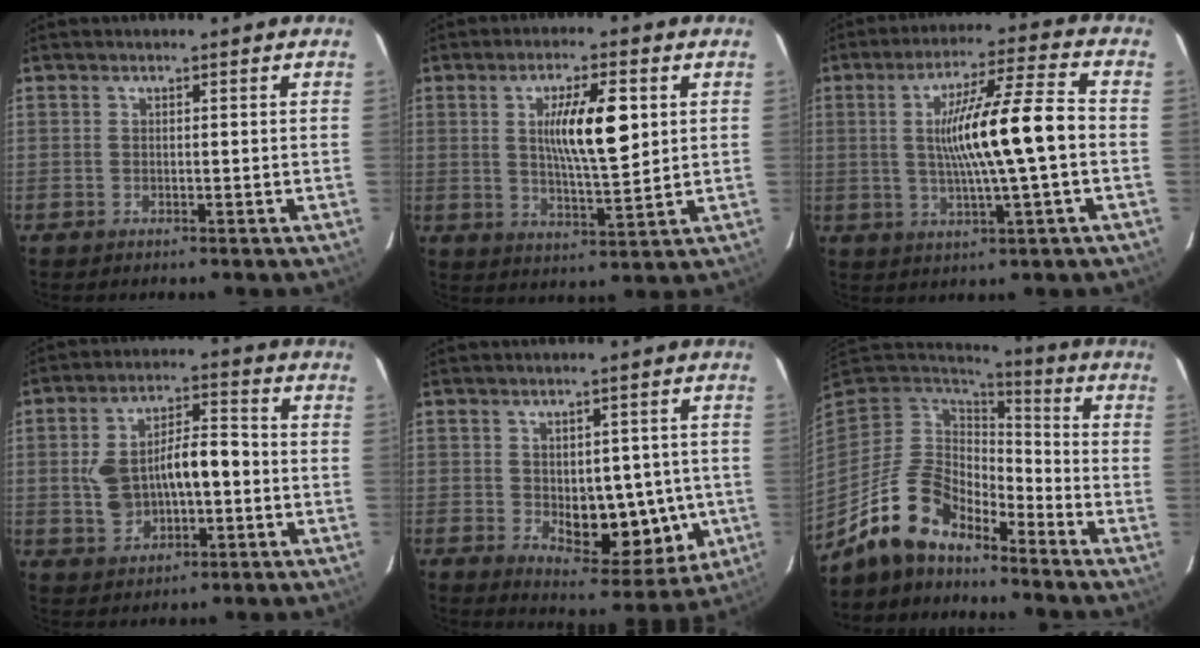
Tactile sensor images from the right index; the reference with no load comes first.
{"total": 9.9, "force": [2.3, 1.8, 9.5], "torque": [-0.166, -0.001, 0.044]}
{"total": 13.0, "force": [-0.3, 0.0, 13.0], "torque": [-0.223, 0.009, -0.005]}
{"total": 11.0, "force": [-0.8, 5.0, 9.7], "torque": [-0.185, 0.027, -0.003]}
{"total": 11.3, "force": [-1.5, 6.1, 9.4], "torque": [-0.105, 0.002, -0.001]}
{"total": 11.2, "force": [-9.1, 4.9, 4.5], "torque": [-0.094, 0.030, -0.173]}